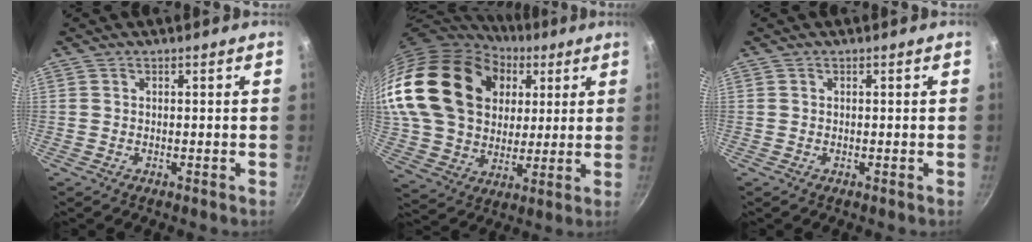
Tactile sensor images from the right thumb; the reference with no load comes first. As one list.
[{"total": 27.4, "force": [8.9, 20.3, 16.1], "torque": [-0.283, 0.001, 0.168]}, {"total": 0.0}]